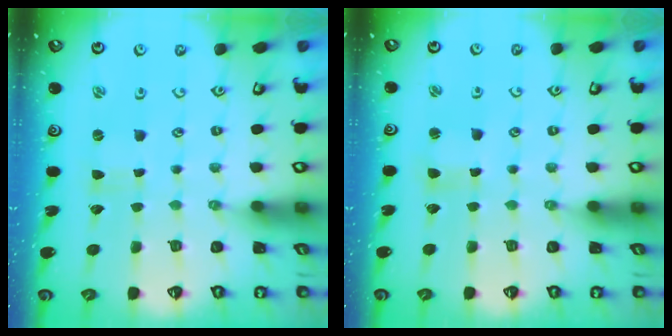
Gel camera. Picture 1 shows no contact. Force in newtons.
{"total": 2.6, "press": 2.5, "slide": 0.3}